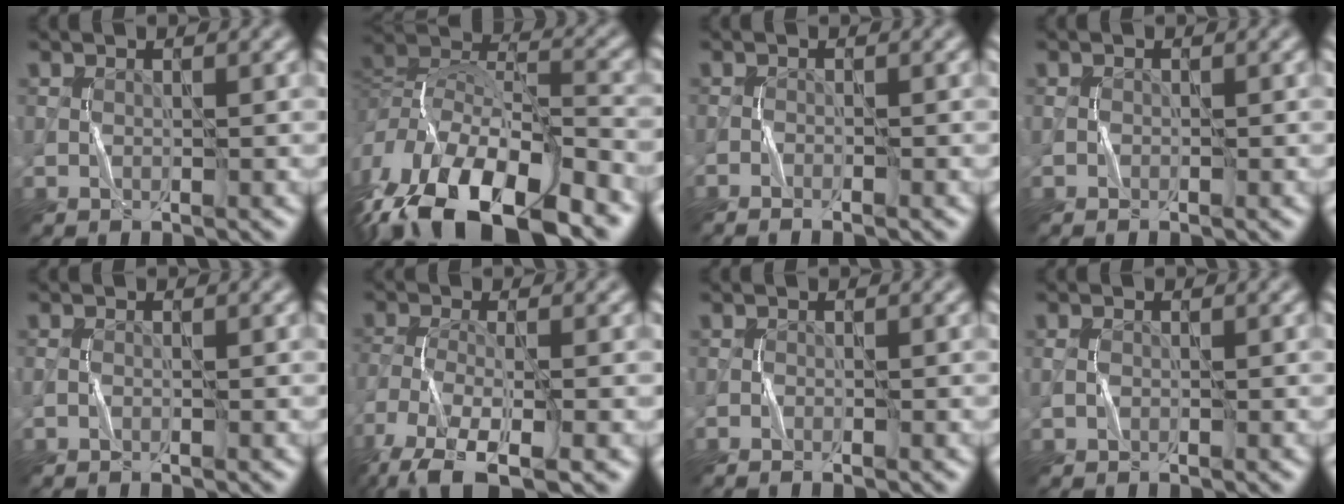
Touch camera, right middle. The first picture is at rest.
{"total": 15.5, "force": [-8.8, 6.8, 10.8], "torque": [-0.214, 0.016, -0.163]}
{"total": 1.6, "force": [-1.3, 0.0, 1.0], "torque": [-0.029, 0.001, -0.026]}
{"total": 0.5, "force": [-0.3, 0.3, 0.3], "torque": [-0.006, 0.003, -0.006]}
{"total": 0.7, "force": [-0.5, 0.1, 0.5], "torque": [-0.012, 0.002, -0.011]}
{"total": 8.5, "force": [-5.9, 2.3, 5.7], "torque": [-0.118, -0.010, -0.116]}
{"total": 1.0, "force": [-0.8, 0.0, 0.6], "torque": [-0.015, 0.002, -0.016]}
{"total": 0.8, "force": [-0.3, 0.4, 0.6], "torque": [-0.016, 0.003, -0.007]}